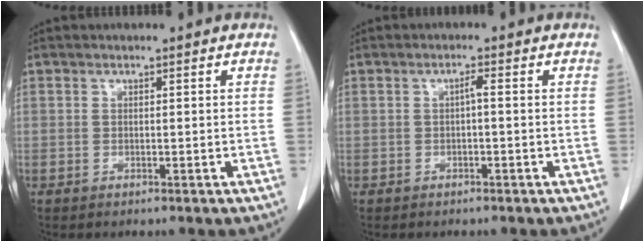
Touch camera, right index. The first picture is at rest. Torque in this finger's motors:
{"motor_torque": [0.23, -0.20, 0.05, 0.03]}